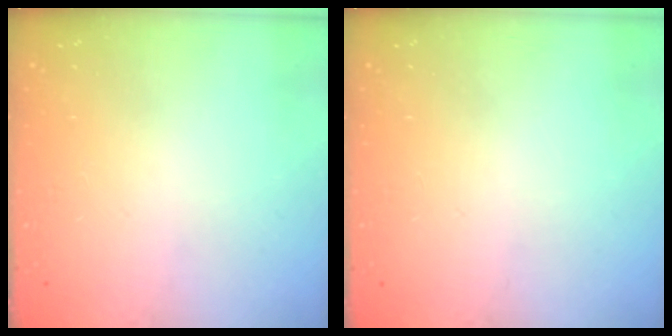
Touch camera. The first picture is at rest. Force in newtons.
{"total": 0.0}